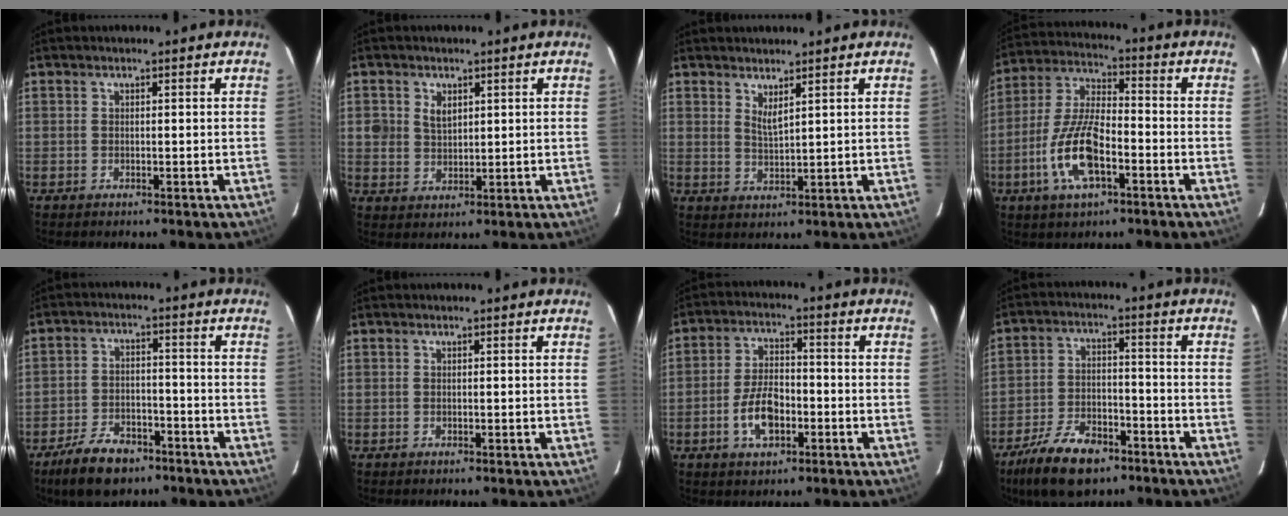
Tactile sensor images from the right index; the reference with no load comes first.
{"total": 4.0, "force": [1.5, 3.3, 1.7], "torque": [-0.030, 0.005, 0.033]}
{"total": 2.8, "force": [2.2, 0.3, 1.8], "torque": [-0.033, -0.006, 0.037]}
{"total": 13.1, "force": [-5.1, 4.9, 11.1], "torque": [-0.239, -0.003, -0.097]}
{"total": 10.4, "force": [-7.5, 5.1, 5.2], "torque": [-0.129, 0.003, -0.123]}
{"total": 0.0}
{"total": 8.2, "force": [-3.0, 4.4, 6.3], "torque": [-0.127, 0.008, -0.049]}
{"total": 13.6, "force": [-9.3, 6.3, 7.6], "torque": [-0.176, -0.009, -0.160]}